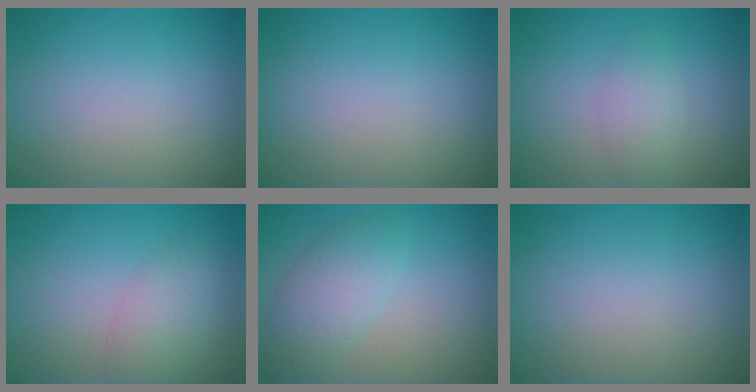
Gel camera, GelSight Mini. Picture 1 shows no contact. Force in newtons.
{"total": 0.0}
{"total": 2.0, "press": 2.0, "slide": 0.2}
{"total": 3.0, "press": 3.0, "slide": 0.1}
{"total": 3.7, "press": 3.7, "slide": 0.2}
{"total": 0.0}